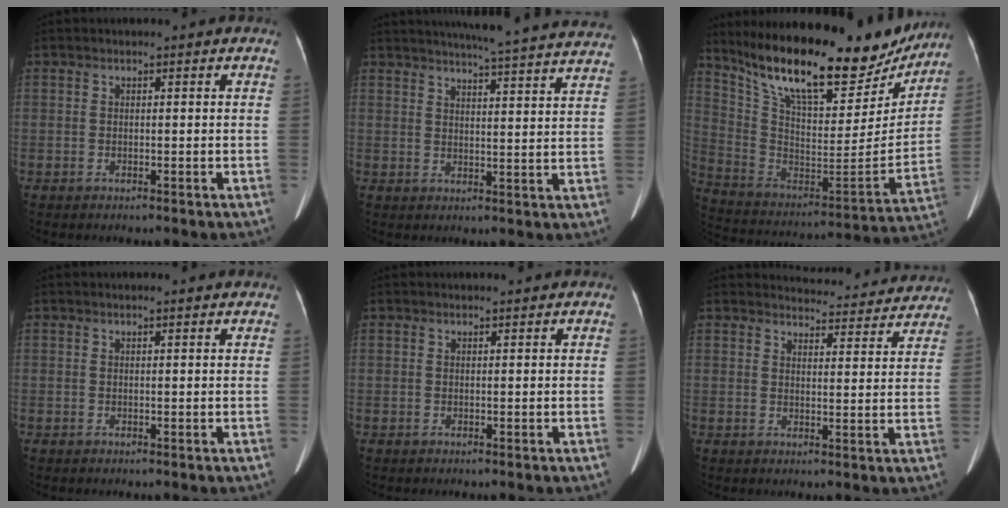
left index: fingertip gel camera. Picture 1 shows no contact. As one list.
[{"total": 23.7, "force": [22.1, 0.1, 8.8], "torque": [-0.129, -0.041, 0.259]}, {"total": 27.8, "force": [22.1, 8.0, 14.9], "torque": [-0.257, -0.016, 0.340]}, {"total": 2.0, "force": [1.9, 0.4, 0.6], "torque": [-0.014, 0.017, 0.020]}, {"total": 1.1, "force": [1.0, 0.2, 0.2], "torque": [-0.007, 0.011, 0.018]}, {"total": 14.0, "force": [13.6, 2.7, 1.5], "torque": [0.008, -0.017, 0.140]}]